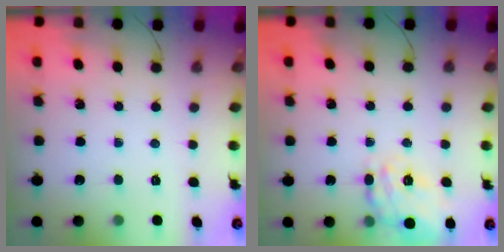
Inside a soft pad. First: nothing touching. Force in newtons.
{"total": 18.1, "press": 18.0, "slide": 1.8}